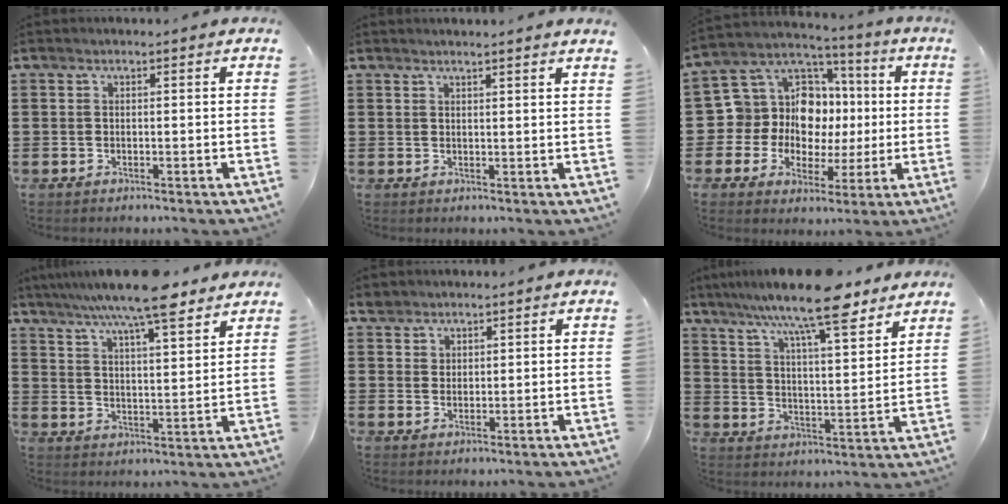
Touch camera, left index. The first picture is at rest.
{"total": 1.7, "force": [1.5, -0.5, 0.5], "torque": [-0.010, -0.002, 0.030]}
{"total": 12.3, "force": [1.4, 11.4, 4.2], "torque": [-0.111, -0.018, 0.035]}
{"total": 9.6, "force": [8.0, 1.0, 5.3], "torque": [-0.108, -0.033, 0.138]}
{"total": 2.3, "force": [1.8, 1.4, 0.1], "torque": [-0.009, 0.006, 0.034]}
{"total": 11.7, "force": [9.6, 1.6, 6.5], "torque": [-0.129, -0.042, 0.163]}